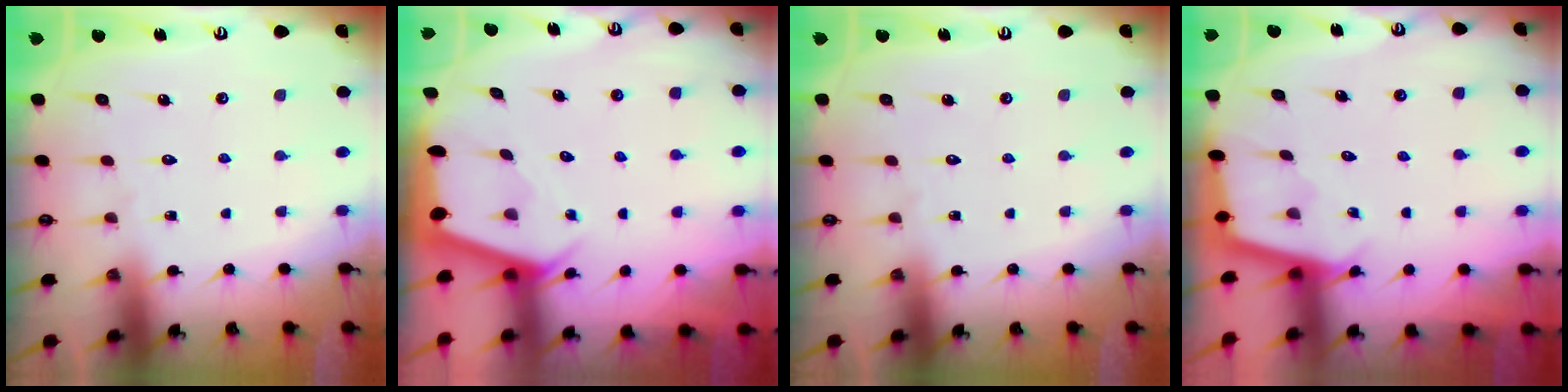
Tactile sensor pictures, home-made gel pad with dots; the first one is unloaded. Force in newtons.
{"total": 2.5, "press": 2.5, "slide": 0.3}
{"total": 0.0}
{"total": 2.2, "press": 2.2, "slide": 0.2}